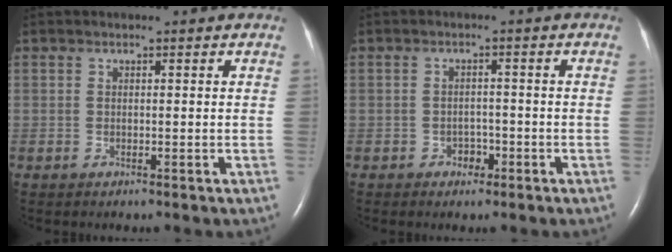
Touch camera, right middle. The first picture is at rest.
{"total": 1.3, "force": [-0.7, 1.0, 0.5], "torque": [-0.007, 0.004, -0.011]}